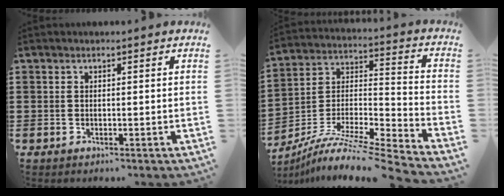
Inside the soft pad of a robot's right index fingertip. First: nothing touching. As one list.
[{"total": 9.5, "force": [-8.1, 0.7, 5.0], "torque": [-0.086, 0.004, -0.161]}]